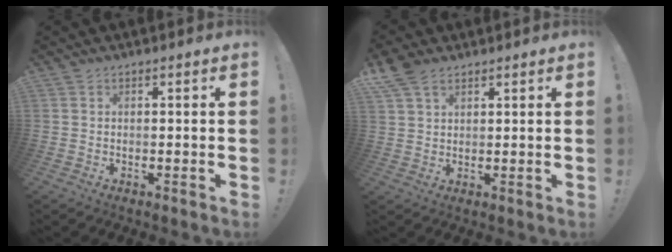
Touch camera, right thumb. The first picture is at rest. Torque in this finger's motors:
{"motor_torque": [0.05, 0.28, 0.82, 0.59, 0.05]}